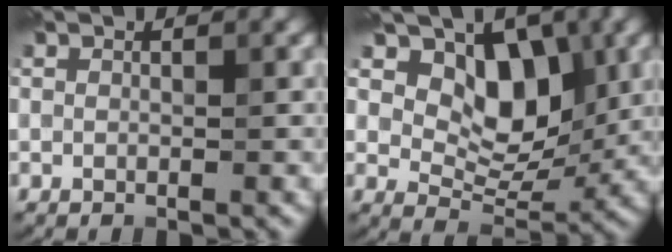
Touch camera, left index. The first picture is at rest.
{"total": 6.9, "force": [2.7, 4.6, 4.4], "torque": [-0.057, -0.009, 0.037]}